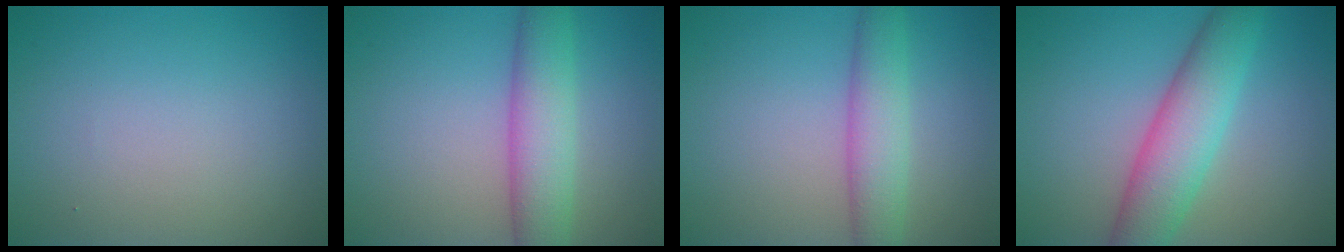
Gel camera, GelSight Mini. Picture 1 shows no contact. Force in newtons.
{"total": 5.3, "press": 5.3, "slide": 0.1}
{"total": 4.1, "press": 4.1, "slide": 0.1}
{"total": 6.5, "press": 6.5, "slide": 0.2}